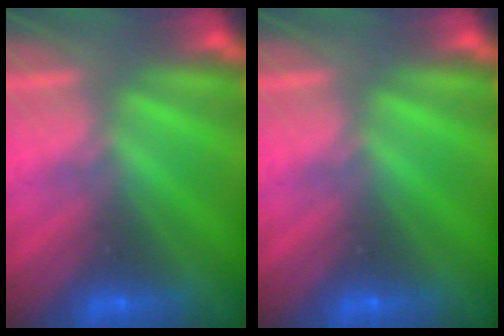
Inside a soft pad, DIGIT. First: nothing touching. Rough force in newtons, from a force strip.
{"total": 0.0}